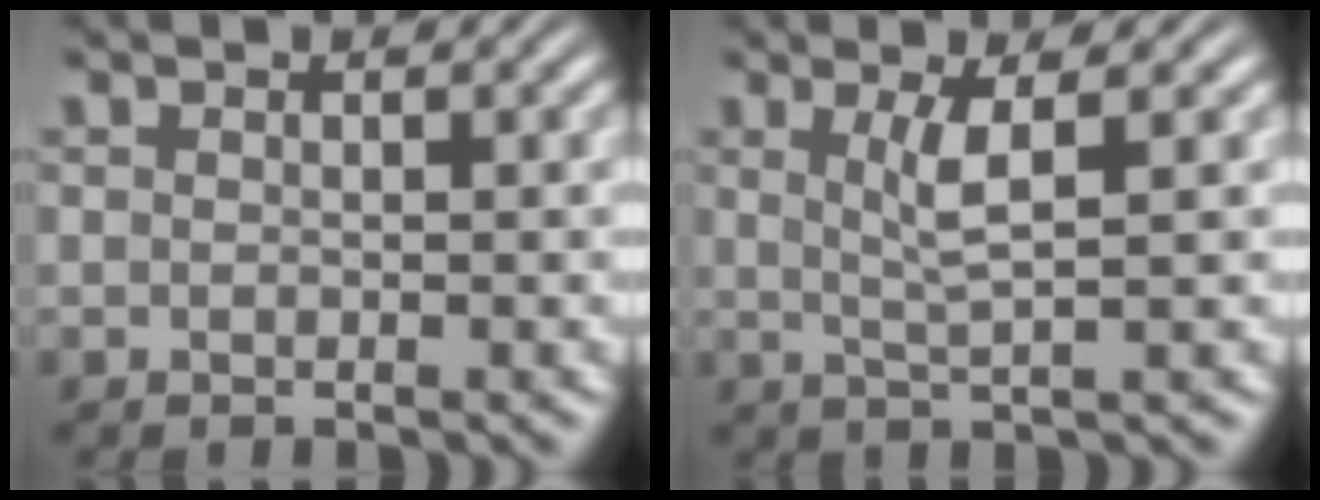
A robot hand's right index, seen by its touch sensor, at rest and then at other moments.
{"total": 2.3, "force": [0.3, -0.4, 2.3], "torque": [-0.048, -0.006, 0.011]}